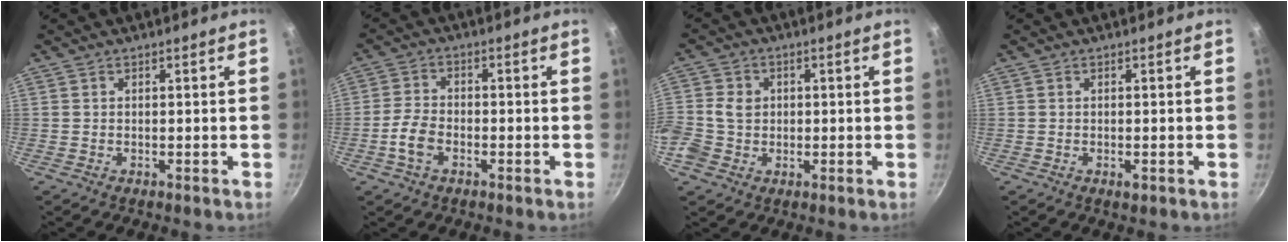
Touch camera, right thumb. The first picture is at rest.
{"total": 5.3, "force": [-2.2, 3.3, 3.6], "torque": [-0.074, 0.021, -0.047]}
{"total": 8.1, "force": [-0.4, 7.0, 4.1], "torque": [-0.082, 0.011, -0.021]}
{"total": 1.1, "force": [-0.5, 0.6, 0.9], "torque": [-0.017, 0.000, -0.005]}